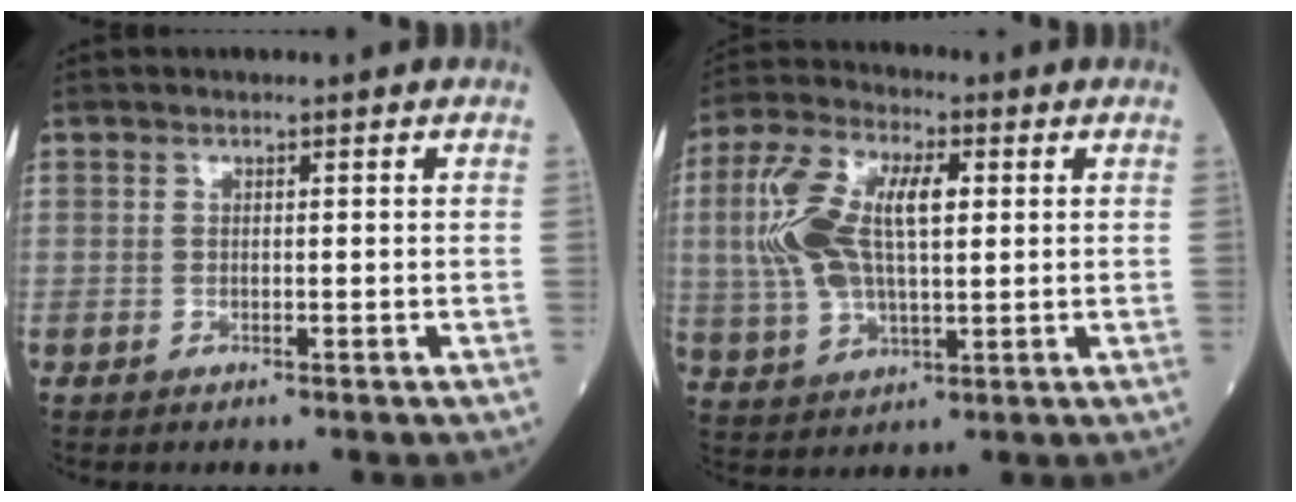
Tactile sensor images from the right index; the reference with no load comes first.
{"total": 13.4, "force": [2.2, 5.7, 12.0], "torque": [-0.266, 0.023, 0.044]}